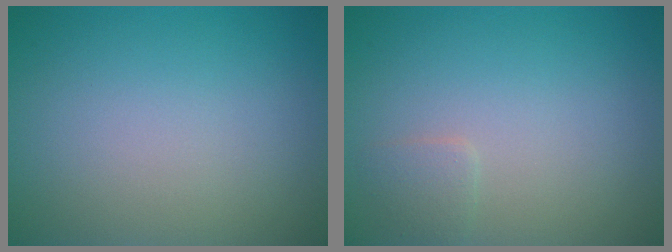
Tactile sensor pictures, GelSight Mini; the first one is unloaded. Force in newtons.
{"total": 1.0, "press": 1.0, "slide": 0.0}